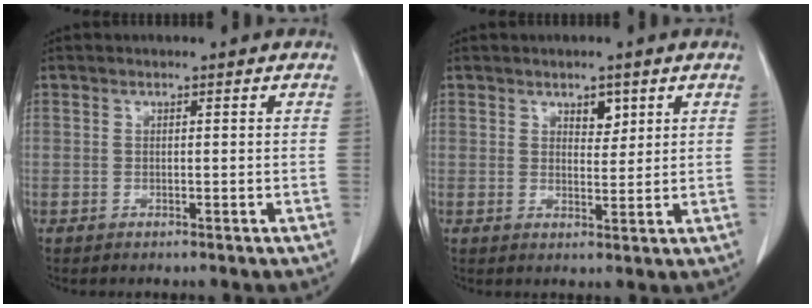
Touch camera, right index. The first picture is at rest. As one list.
[{"total": 2.7, "force": [1.6, 1.5, 1.6], "torque": [-0.020, -0.003, 0.028]}]